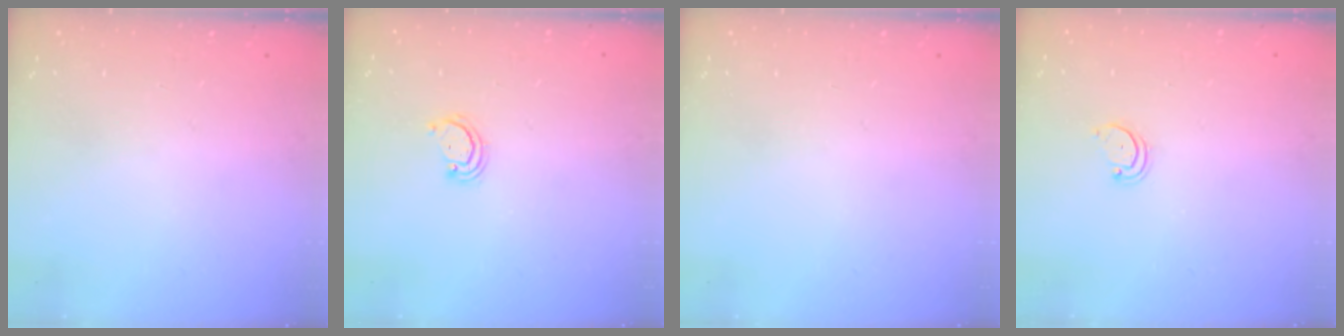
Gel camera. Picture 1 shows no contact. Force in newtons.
{"total": 2.5, "press": 2.4, "slide": 0.2}
{"total": 0.0}
{"total": 2.2, "press": 2.2, "slide": 0.2}